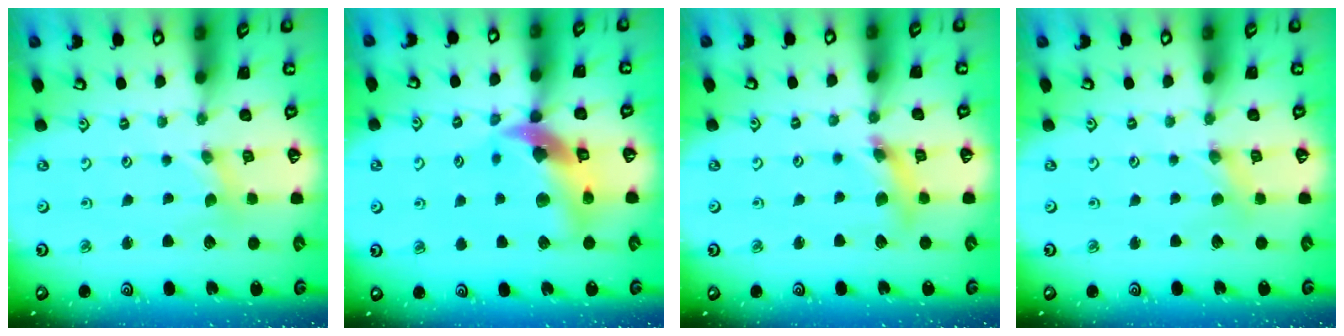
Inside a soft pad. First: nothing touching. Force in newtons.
{"total": 13.7, "press": 13.6, "slide": 2.1}
{"total": 8.2, "press": 8.1, "slide": 0.8}
{"total": 1.3, "press": 1.2, "slide": 0.3}